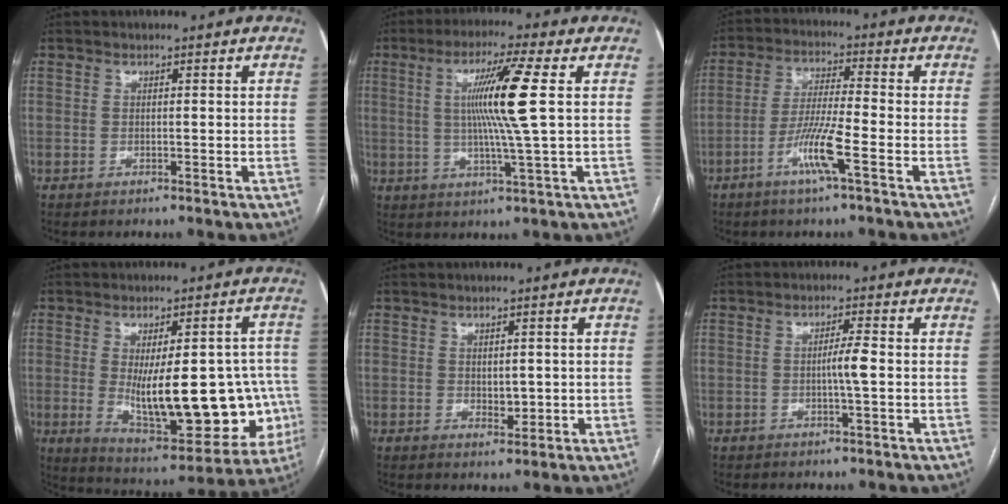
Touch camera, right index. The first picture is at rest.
{"total": 10.5, "force": [1.7, -1.4, 10.3], "torque": [-0.188, 0.000, 0.031]}
{"total": 12.0, "force": [-5.4, 0.1, 10.8], "torque": [-0.218, -0.009, -0.107]}
{"total": 20.8, "force": [-2.8, 7.3, 19.3], "torque": [-0.217, 0.009, -0.007]}
{"total": 2.6, "force": [0.0, 1.4, 2.1], "torque": [-0.032, -0.005, 0.008]}
{"total": 3.7, "force": [-0.6, -0.2, 3.6], "torque": [-0.062, 0.003, -0.010]}